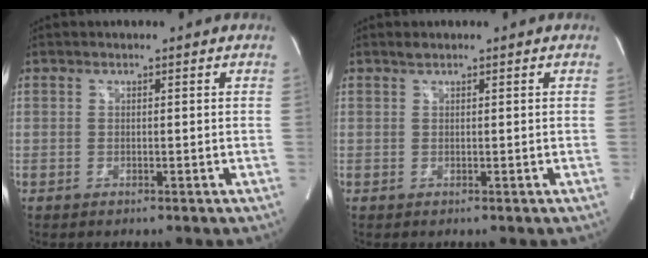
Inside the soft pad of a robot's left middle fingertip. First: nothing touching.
{"total": 0.6, "force": [0.6, 0.1, 0.2], "torque": [-0.010, 0.002, 0.013]}